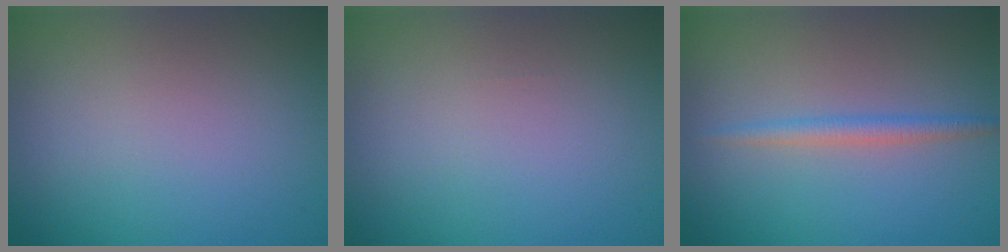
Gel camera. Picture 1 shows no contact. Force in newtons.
{"total": 0.0}
{"total": 1.7, "press": 1.7, "slide": 0.0}